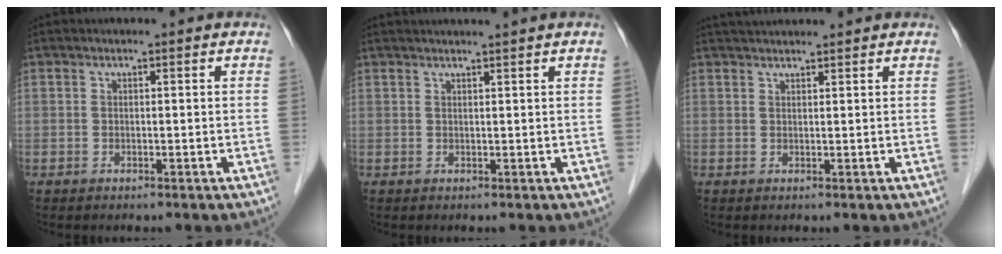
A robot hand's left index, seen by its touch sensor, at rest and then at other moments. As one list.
[{"total": 3.0, "force": [2.5, -0.9, 1.3], "torque": [-0.012, 0.016, 0.043]}, {"total": 4.3, "force": [4.1, 0.3, 1.3], "torque": [-0.020, 0.038, 0.065]}]